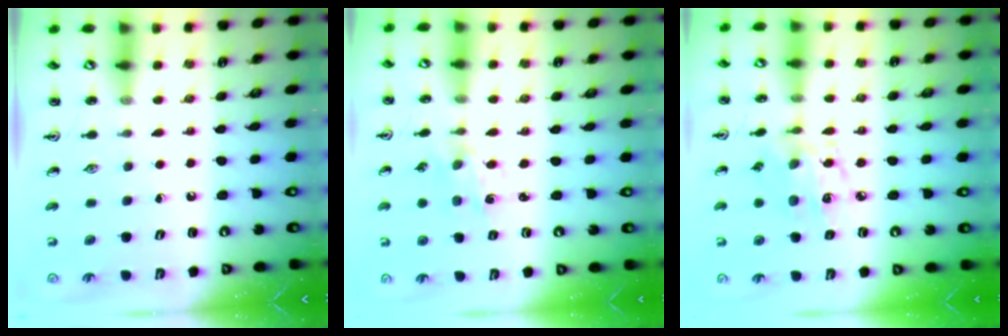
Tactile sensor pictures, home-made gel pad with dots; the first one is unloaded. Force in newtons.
{"total": 1.6, "press": 1.5, "slide": 0.1}
{"total": 8.4, "press": 8.4, "slide": 0.6}